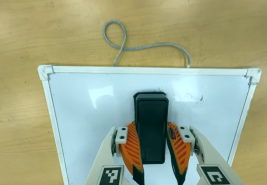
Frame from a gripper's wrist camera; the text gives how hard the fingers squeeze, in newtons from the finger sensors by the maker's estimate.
{"total": 13.0, "left": 12.5, "right": 13.4}